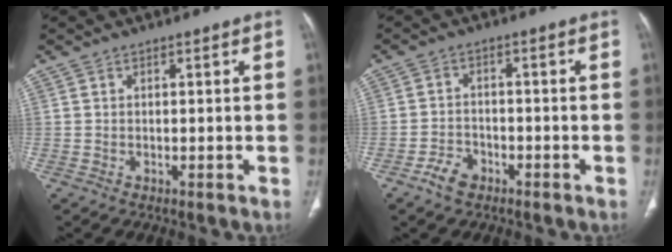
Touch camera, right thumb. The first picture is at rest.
{"total": 4.0, "force": [-2.5, 2.6, 1.8], "torque": [-0.028, 0.019, -0.042]}